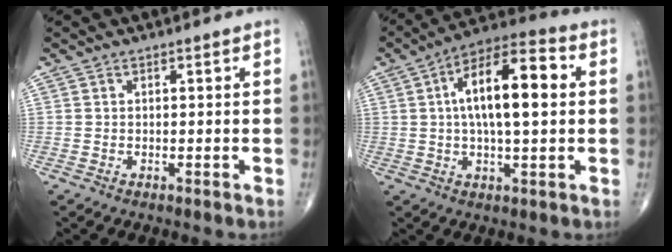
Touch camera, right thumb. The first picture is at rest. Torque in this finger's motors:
{"motor_torque": [0.09, 0.64, 0.38, 0.08, 0.27]}